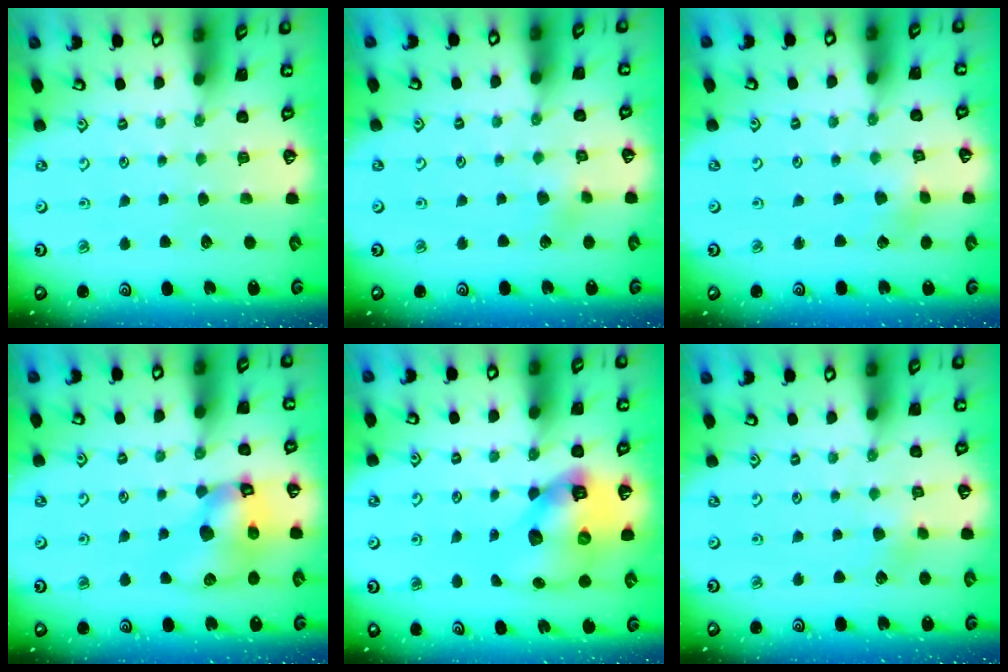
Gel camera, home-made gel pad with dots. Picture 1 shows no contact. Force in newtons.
{"total": 2.5, "press": 2.5, "slide": 0.4}
{"total": 2.0, "press": 2.0, "slide": 0.1}
{"total": 12.9, "press": 12.8, "slide": 2.1}
{"total": 14.0, "press": 13.8, "slide": 2.3}
{"total": 2.9, "press": 2.9, "slide": 0.3}